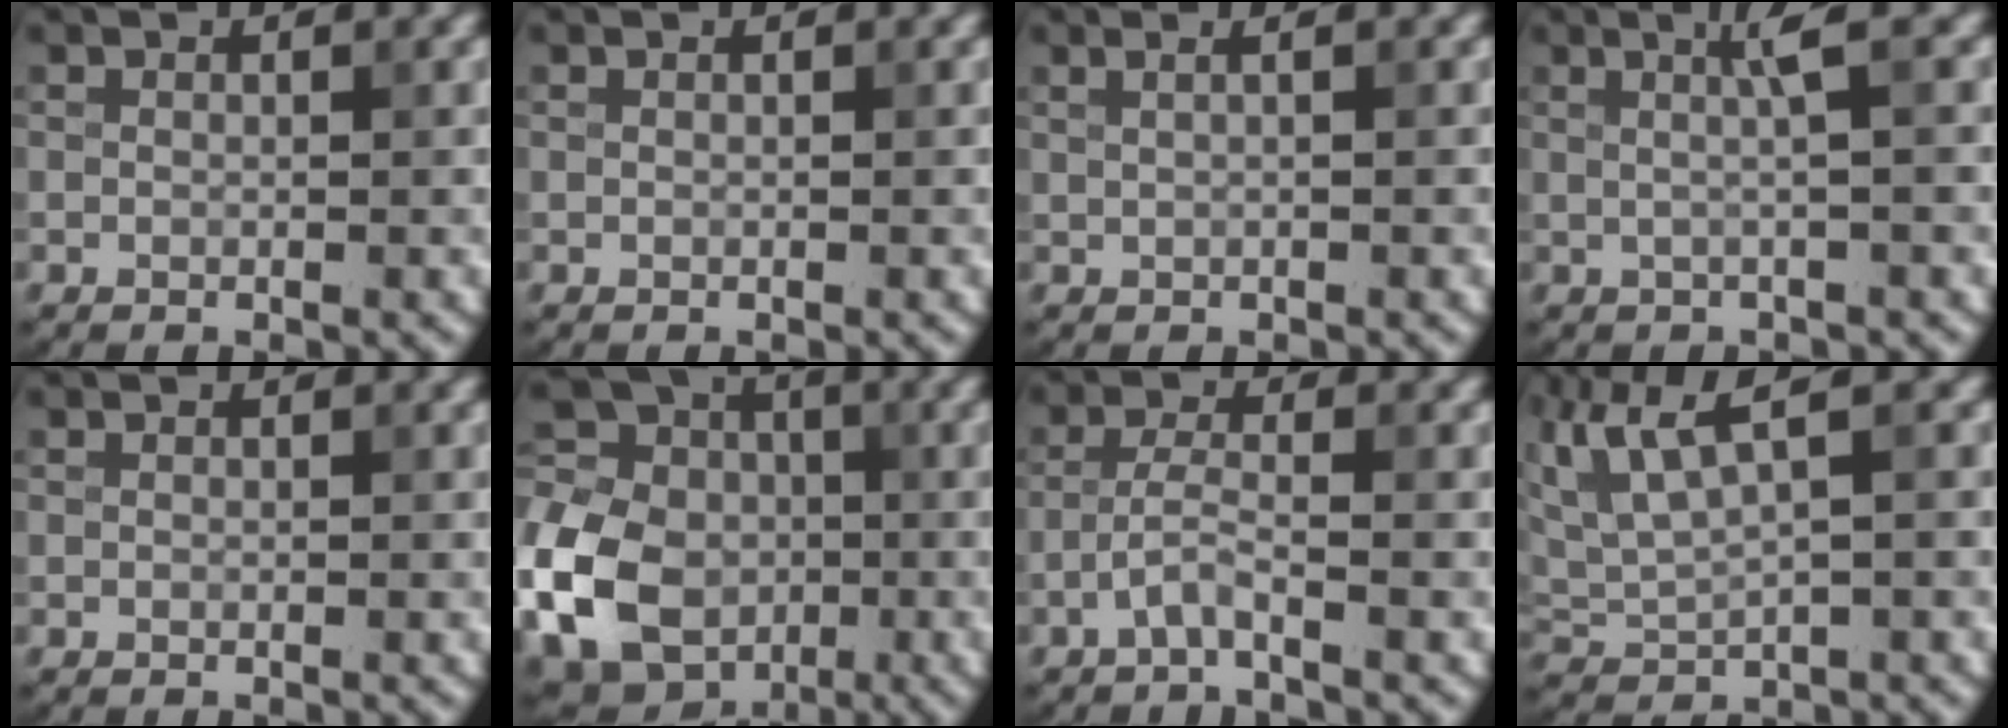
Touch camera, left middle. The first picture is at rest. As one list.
[{"total": 0.0}, {"total": 2.6, "force": [1.2, 1.4, 1.9], "torque": [-0.008, 0.011, -0.011]}, {"total": 2.6, "force": [0.3, 0.3, 2.6], "torque": [-0.046, 0.007, 0.003]}, {"total": 0.0}, {"total": 13.1, "force": [-4.0, 10.2, 7.2], "torque": [-0.189, -0.011, -0.098]}, {"total": 2.0, "force": [-1.2, 0.2, 1.6], "torque": [-0.034, 0.009, -0.031]}, {"total": 5.6, "force": [3.0, 1.6, 4.4], "torque": [-0.101, 0.015, 0.058]}]